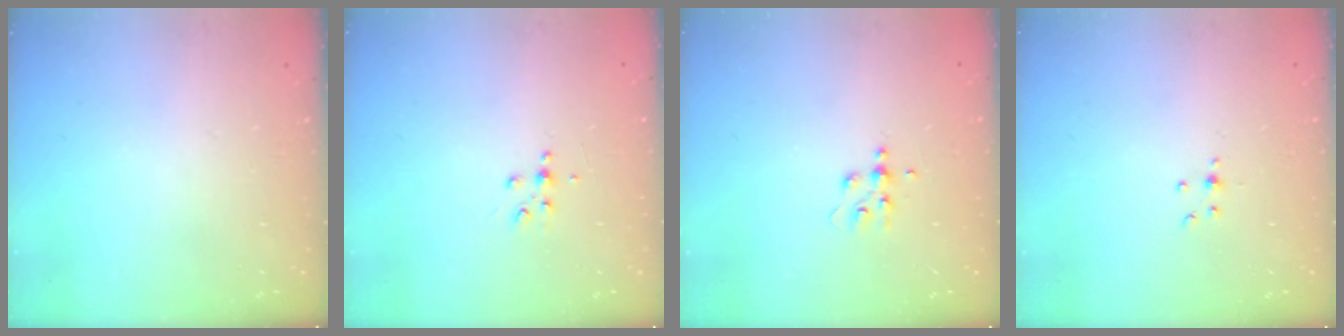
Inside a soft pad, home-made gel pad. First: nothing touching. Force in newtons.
{"total": 4.3, "press": 4.3, "slide": 0.5}
{"total": 4.5, "press": 4.5, "slide": 0.5}
{"total": 3.0, "press": 2.8, "slide": 0.9}